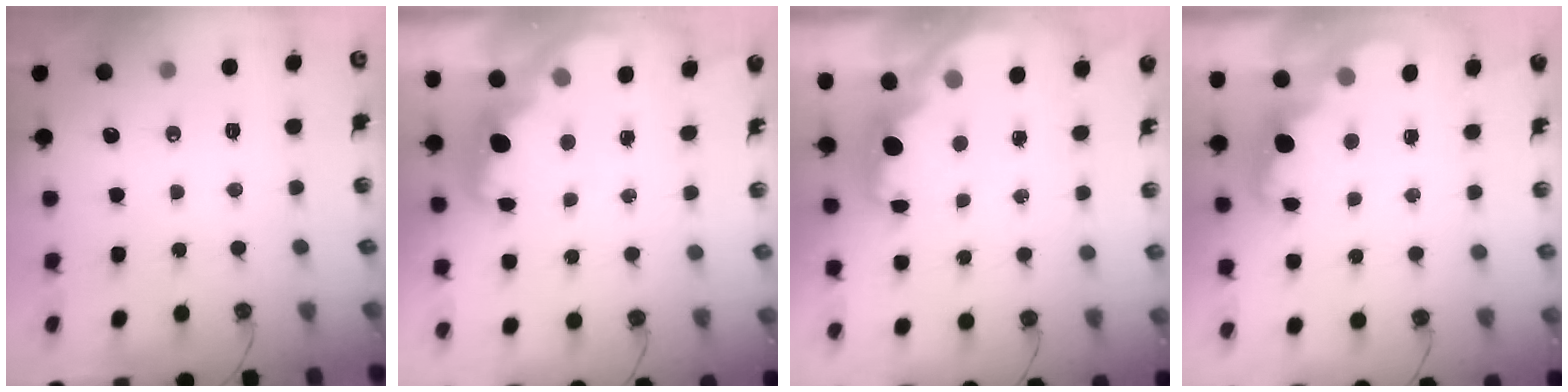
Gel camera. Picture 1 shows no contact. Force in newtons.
{"total": 2.5, "press": 2.4, "slide": 0.7}
{"total": 2.5, "press": 2.4, "slide": 0.8}
{"total": 2.3, "press": 2.3, "slide": 0.5}